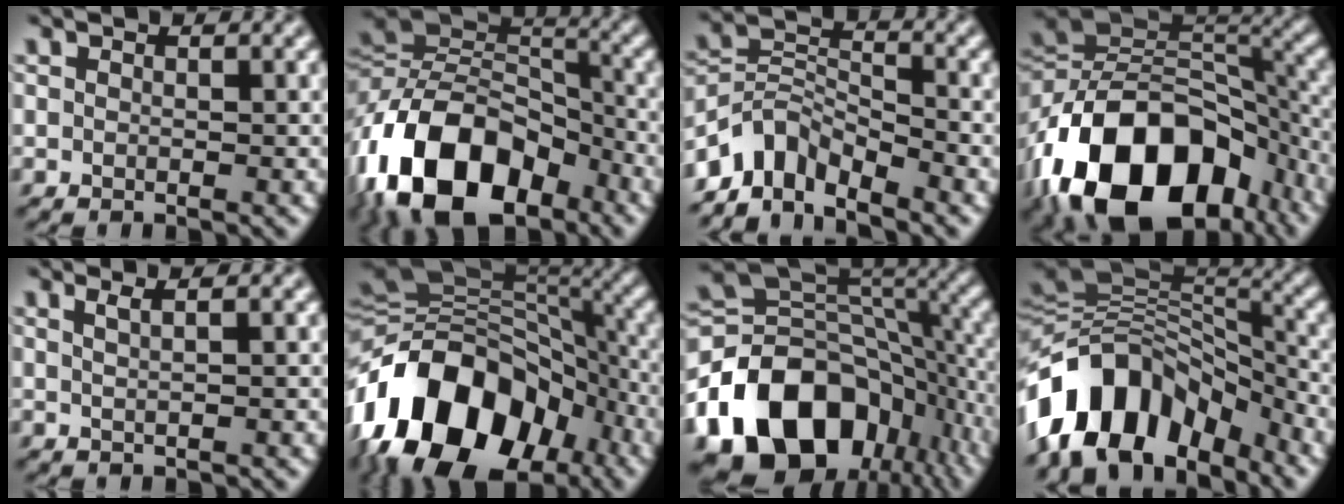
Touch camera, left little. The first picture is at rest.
{"total": 15.3, "force": [-7.3, 9.5, 9.5], "torque": [-0.193, 0.012, -0.148]}
{"total": 5.0, "force": [-4.3, 2.0, 1.8], "torque": [-0.027, 0.004, -0.094]}
{"total": 18.1, "force": [-8.9, 11.2, 11.1], "torque": [-0.207, 0.000, -0.158]}
{"total": 1.4, "force": [0.8, 0.3, 1.1], "torque": [-0.012, 0.003, 0.005]}
{"total": 15.9, "force": [-7.8, 10.3, 9.4], "torque": [-0.178, 0.012, -0.143]}
{"total": 16.7, "force": [-7.9, 11.3, 9.4], "torque": [-0.178, -0.008, -0.138]}
{"total": 11.8, "force": [-7.0, 7.0, 6.5], "torque": [-0.113, 0.028, -0.139]}